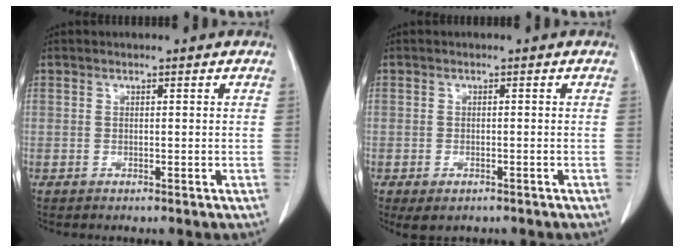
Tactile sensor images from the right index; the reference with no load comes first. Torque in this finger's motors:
{"motor_torque": [0.61, -0.57, 0.07, 0.01]}